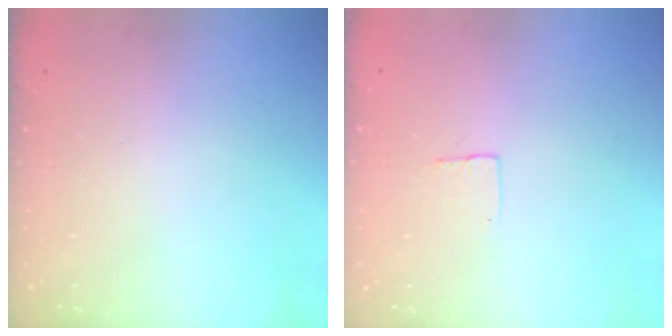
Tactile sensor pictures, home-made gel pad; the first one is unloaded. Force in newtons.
{"total": 2.7, "press": 2.7, "slide": 0.1}